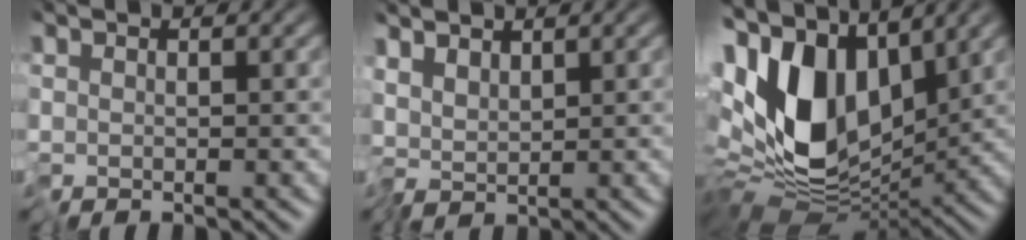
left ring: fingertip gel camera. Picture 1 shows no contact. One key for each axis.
{"total": 1.7, "fx": 0.7, "fy": 1.1, "fz": 1.1, "tx": -0.025, "ty": 0.001, "tz": 0.009}
{"total": 12.5, "fx": 1.3, "fy": 7.9, "fz": 9.7, "tx": -0.201, "ty": -0.009, "tz": 0.013}